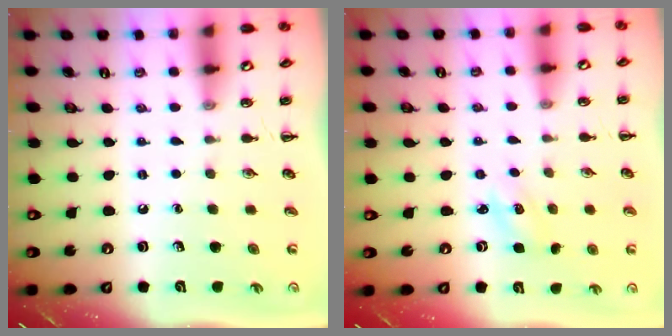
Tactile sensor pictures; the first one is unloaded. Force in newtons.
{"total": 2.2, "press": 2.1, "slide": 0.6}